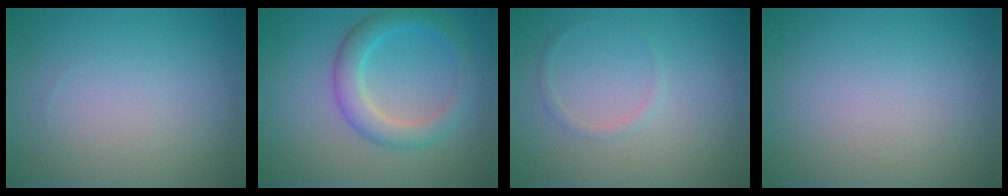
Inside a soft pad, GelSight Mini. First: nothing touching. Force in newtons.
{"total": 3.7, "press": 3.7, "slide": 0.3}
{"total": 0.8, "press": 0.8, "slide": 0.0}
{"total": 0.0}